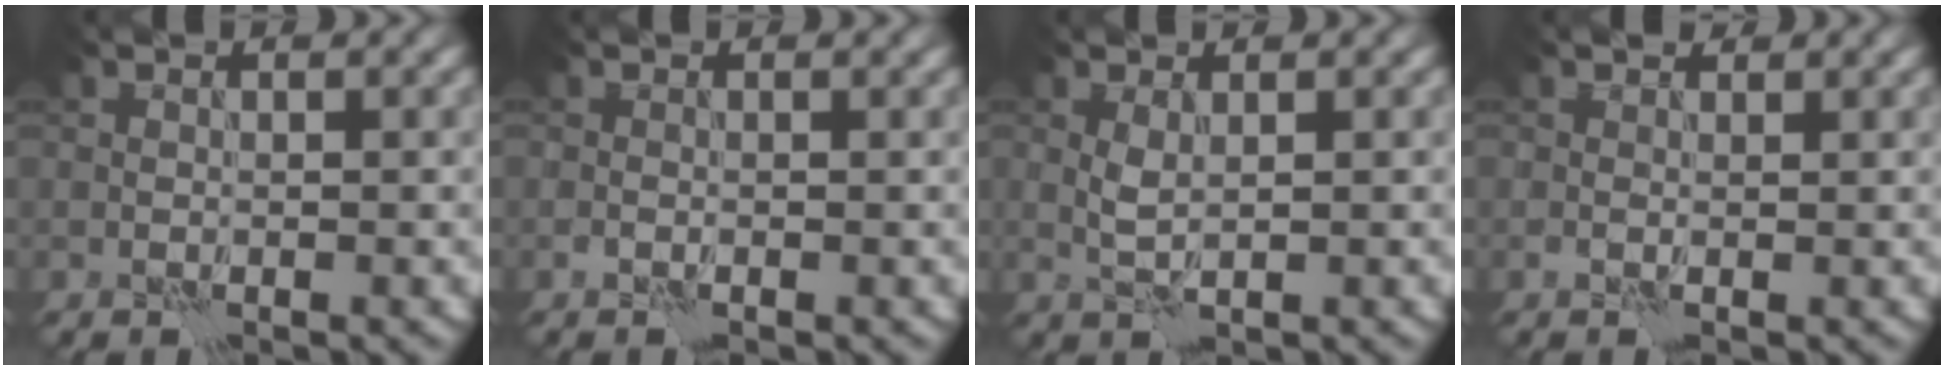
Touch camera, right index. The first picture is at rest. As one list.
[{"total": 0.8, "force": [-0.2, 0.4, 0.6], "torque": [-0.012, -0.001, -0.007]}, {"total": 1.2, "force": [0.6, 0.2, 1.0], "torque": [-0.026, 0.000, 0.014]}, {"total": 1.2, "force": [0.4, 0.8, 0.8], "torque": [-0.012, 0.003, 0.002]}]